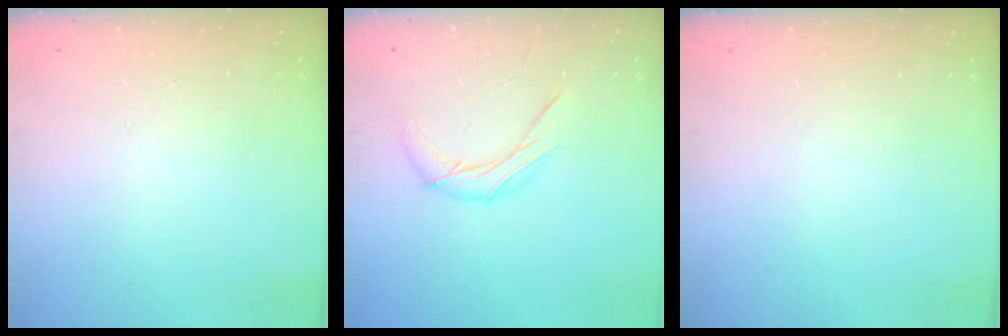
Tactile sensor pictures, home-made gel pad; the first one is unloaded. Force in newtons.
{"total": 7.9, "press": 7.9, "slide": 0.4}
{"total": 0.0}